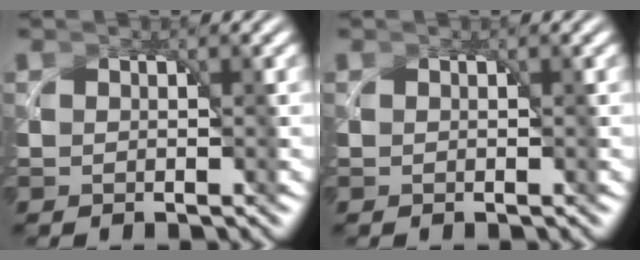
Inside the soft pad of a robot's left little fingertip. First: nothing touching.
{"total": 0.0}